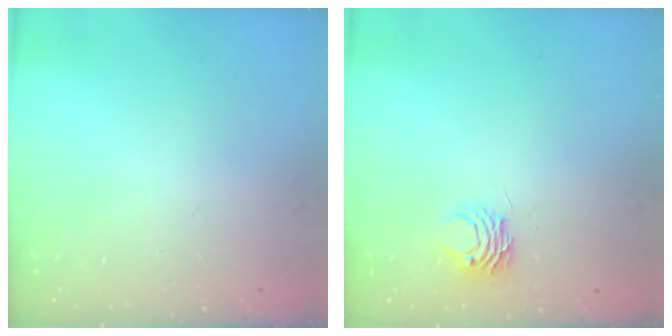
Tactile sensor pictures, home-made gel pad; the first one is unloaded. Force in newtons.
{"total": 4.9, "press": 4.9, "slide": 0.3}